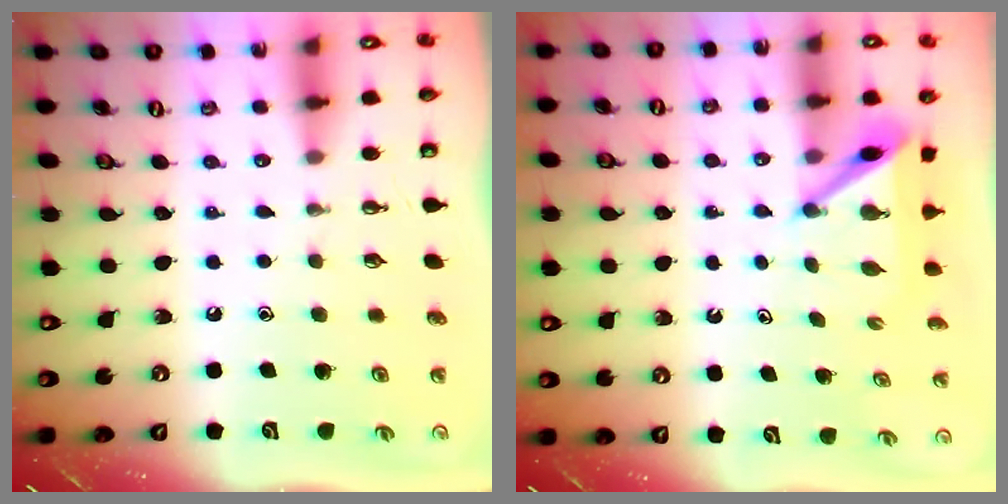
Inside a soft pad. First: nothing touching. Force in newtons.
{"total": 5.7, "press": 5.7, "slide": 0.2}